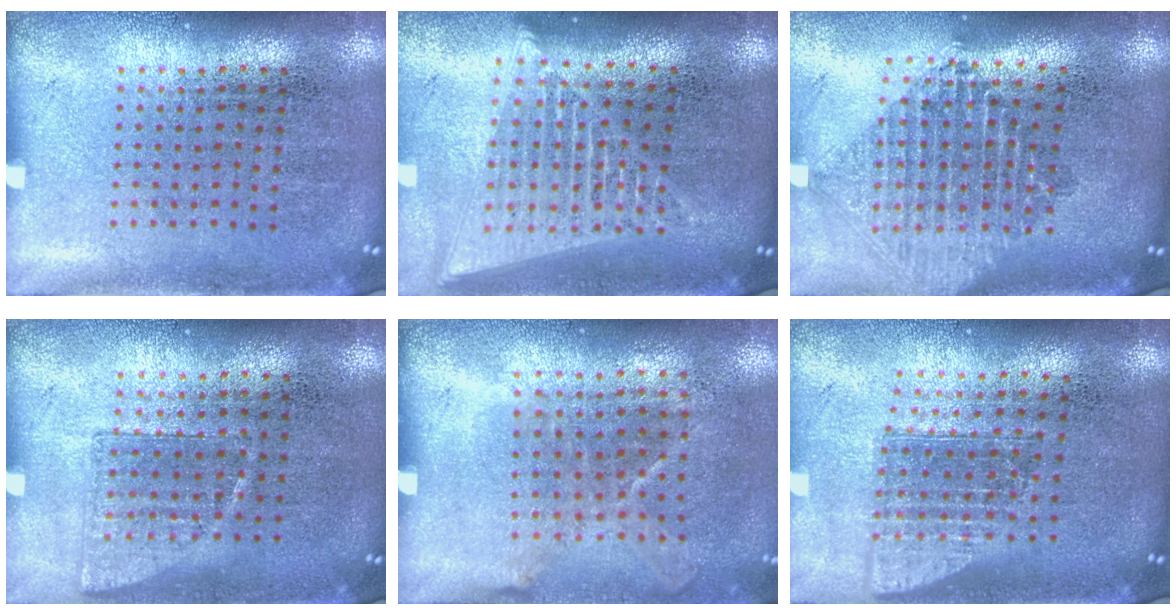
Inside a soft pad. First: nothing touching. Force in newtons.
{"total": 1.9, "press": 1.6, "slide": 1.0}
{"total": 2.2, "press": 1.7, "slide": 1.4}
{"total": 0.7, "press": 0.7, "slide": 0.2}
{"total": 1.3, "press": 1.0, "slide": 0.8}
{"total": 1.5, "press": 1.1, "slide": 0.9}